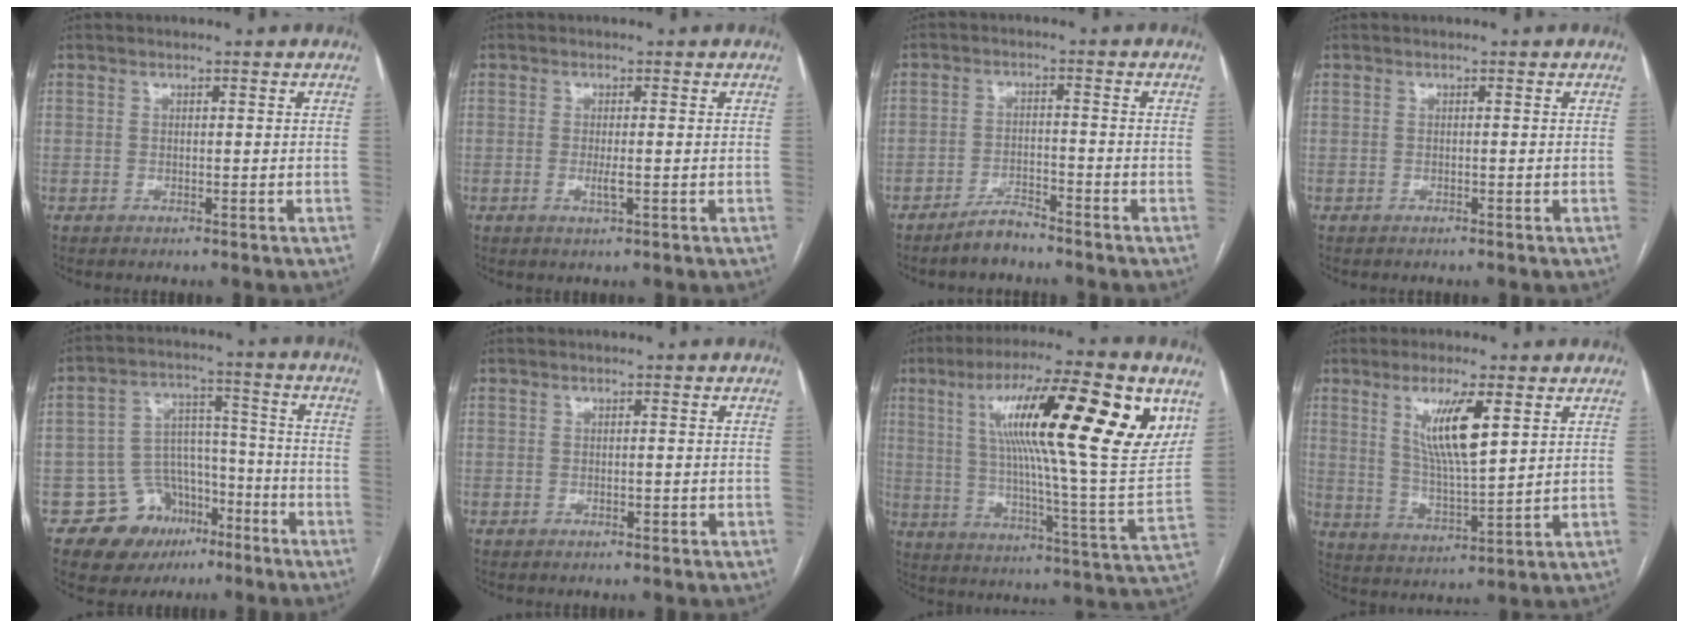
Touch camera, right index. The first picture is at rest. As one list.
[{"total": 2.1, "force": [-0.4, 0.3, 2.0], "torque": [-0.041, -0.005, -0.006]}, {"total": 3.7, "force": [-3.4, 0.8, 1.3], "torque": [-0.024, -0.003, -0.063]}, {"total": 0.0}, {"total": 10.8, "force": [-6.2, 8.3, 3.1], "torque": [-0.039, 0.051, -0.087]}, {"total": 0.7, "force": [-0.2, 0.3, 0.6], "torque": [-0.010, -0.001, 0.000]}, {"total": 26.0, "force": [10.7, 2.4, 23.5], "torque": [-0.355, 0.016, 0.158]}, {"total": 9.7, "force": [4.0, 1.4, 8.7], "torque": [-0.162, -0.007, 0.079]}]